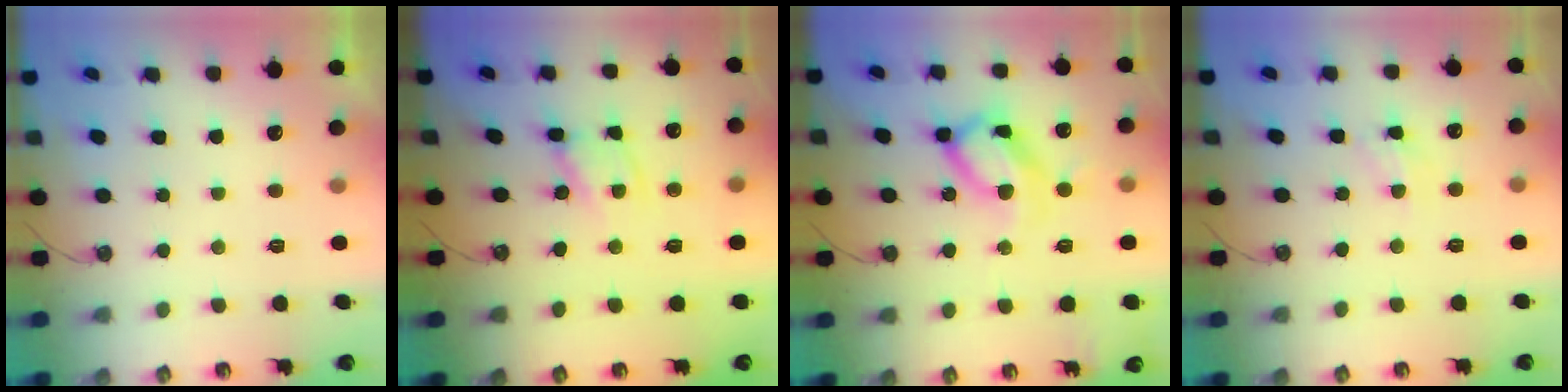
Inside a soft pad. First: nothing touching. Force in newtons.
{"total": 7.2, "press": 7.2, "slide": 0.5}
{"total": 17.9, "press": 17.8, "slide": 1.4}
{"total": 5.9, "press": 5.9, "slide": 0.4}